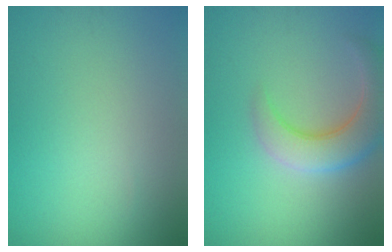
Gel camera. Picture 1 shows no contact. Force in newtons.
{"total": 5.7, "press": 5.6, "slide": 0.7}